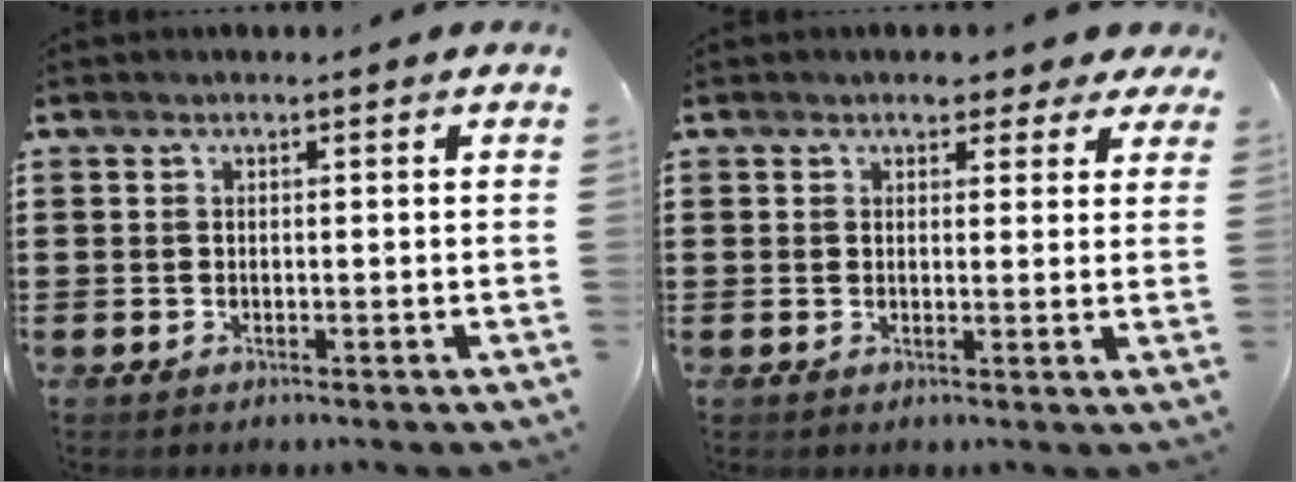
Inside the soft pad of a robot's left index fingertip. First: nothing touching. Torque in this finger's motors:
{"motor_torque": [1.19, -0.94, 0.44, 0.05]}